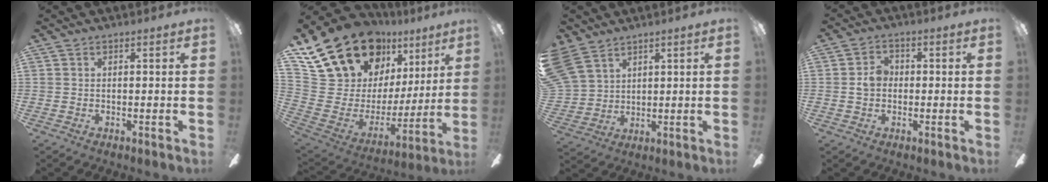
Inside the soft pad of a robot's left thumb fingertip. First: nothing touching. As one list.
[{"total": 23.4, "force": [17.1, 12.8, 9.5], "torque": [-0.182, -0.112, 0.336]}, {"total": 8.9, "force": [6.3, 5.6, 2.7], "torque": [-0.086, -0.015, 0.130]}, {"total": 4.5, "force": [0.1, 3.6, 2.7], "torque": [-0.053, 0.015, 0.001]}]